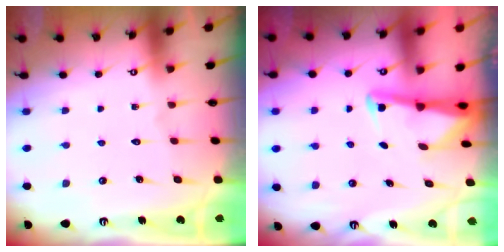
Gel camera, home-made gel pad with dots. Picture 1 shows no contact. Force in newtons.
{"total": 2.9, "press": 2.9, "slide": 0.2}